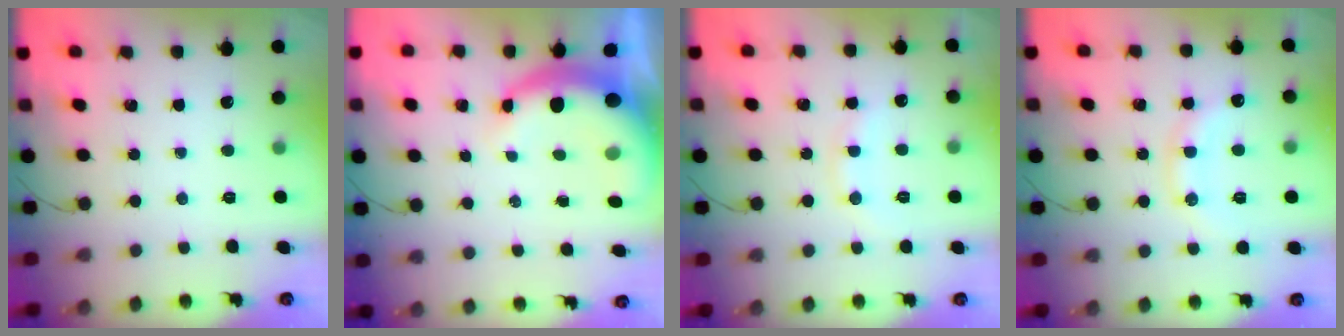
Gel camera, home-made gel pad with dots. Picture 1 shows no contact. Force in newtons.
{"total": 9.4, "press": 9.2, "slide": 2.1}
{"total": 9.3, "press": 9.2, "slide": 1.2}
{"total": 13.4, "press": 13.3, "slide": 0.6}